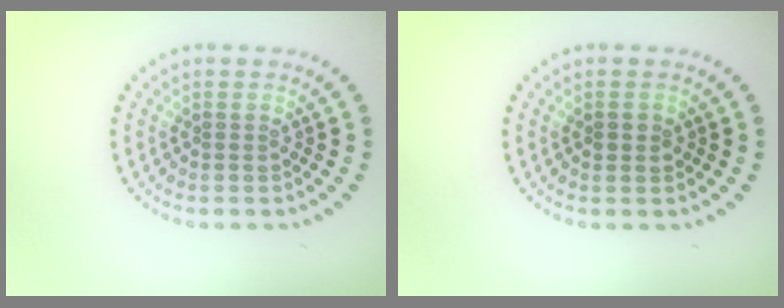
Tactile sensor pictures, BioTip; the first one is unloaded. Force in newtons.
{"total": 1.0, "press": 1.0, "slide": 0.1}